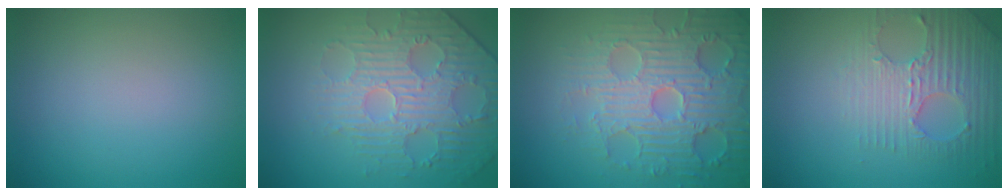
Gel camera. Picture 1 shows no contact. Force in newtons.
{"total": 4.4, "press": 4.3, "slide": 1.2}
{"total": 6.8, "press": 5.8, "slide": 3.5}
{"total": 3.1, "press": 3.0, "slide": 0.6}